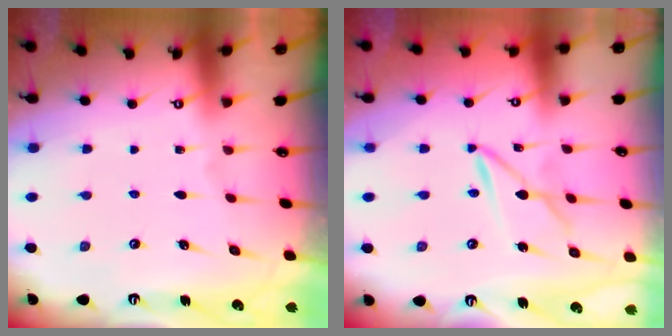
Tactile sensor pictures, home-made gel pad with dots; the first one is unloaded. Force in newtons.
{"total": 3.9, "press": 3.9, "slide": 0.3}